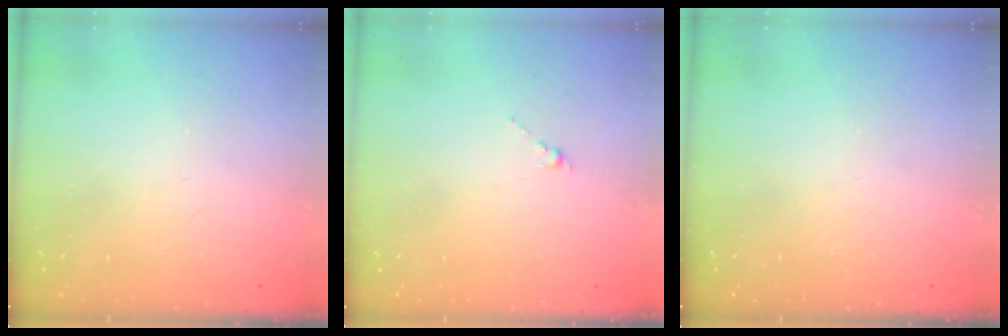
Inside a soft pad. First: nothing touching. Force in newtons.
{"total": 0.0}
{"total": 0.0}